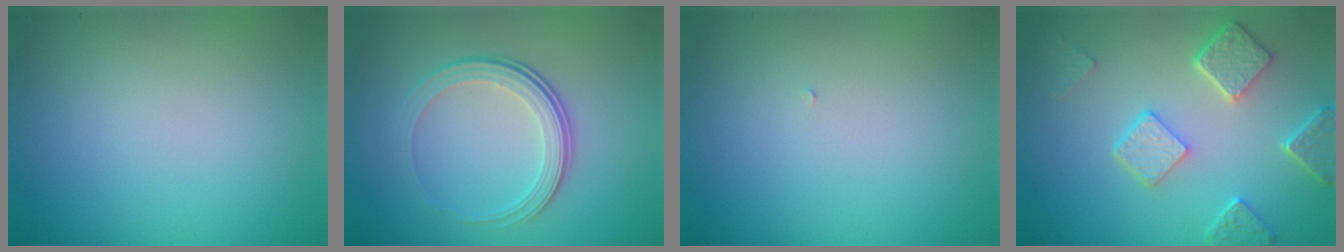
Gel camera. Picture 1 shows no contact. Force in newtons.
{"total": 3.9, "press": 2.7, "slide": 2.9}
{"total": 0.0}
{"total": 4.6, "press": 3.6, "slide": 2.8}